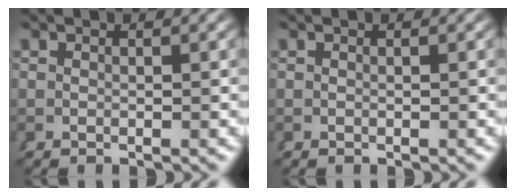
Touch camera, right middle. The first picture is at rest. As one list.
[{"total": 0.0}]